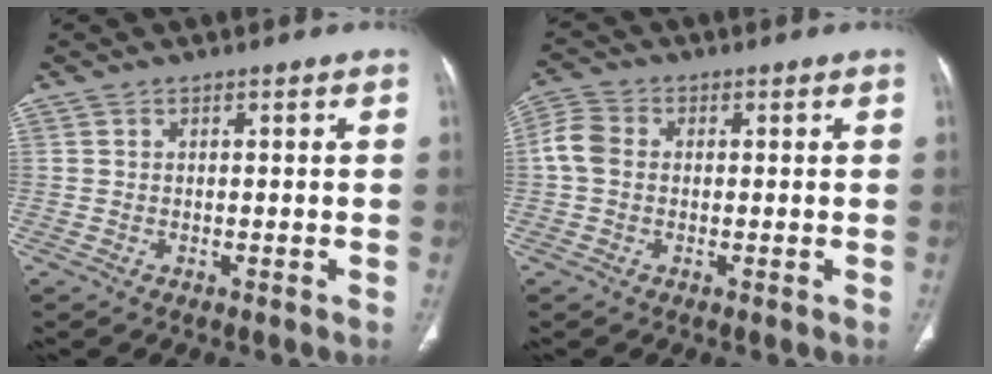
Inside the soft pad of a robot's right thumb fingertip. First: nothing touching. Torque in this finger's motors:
{"motor_torque": [0.27, 0.15, 0.51, -0.53, 0.08]}